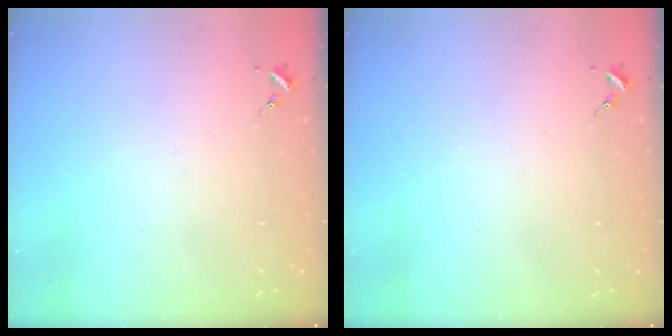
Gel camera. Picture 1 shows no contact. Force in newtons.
{"total": 0.0}